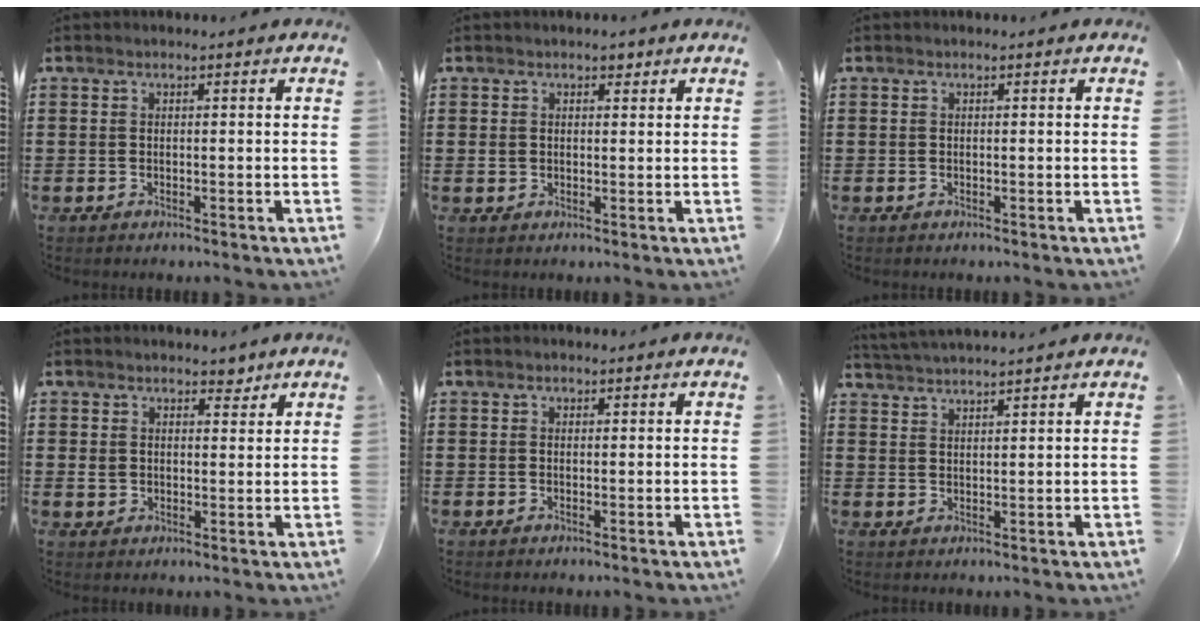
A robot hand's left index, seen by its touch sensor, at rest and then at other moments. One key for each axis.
{"total": 2.2, "fx": 0.7, "fy": 1.9, "fz": 0.8, "tx": -0.015, "ty": 0.005, "tz": 0.009}
{"total": 0.0}
{"total": 3.5, "fx": 2.0, "fy": 2.6, "fz": 1.2, "tx": -0.027, "ty": 0.009, "tz": 0.033}
{"total": 0.6, "fx": 0.1, "fy": 0.5, "fz": 0.2, "tx": -0.006, "ty": 0.003, "tz": 0.002}
{"total": 2.6, "fx": 2.5, "fy": -0.5, "fz": 0.0, "tx": -0.008, "ty": -0.008, "tz": 0.047}